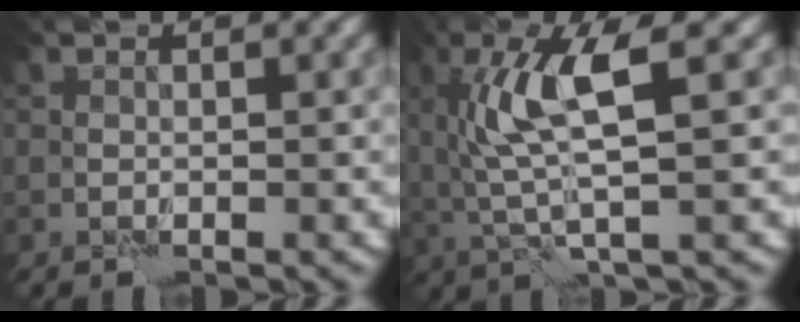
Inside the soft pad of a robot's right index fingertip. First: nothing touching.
{"total": 5.9, "force": [1.7, 0.8, 5.6], "torque": [-0.121, 0.001, 0.036]}